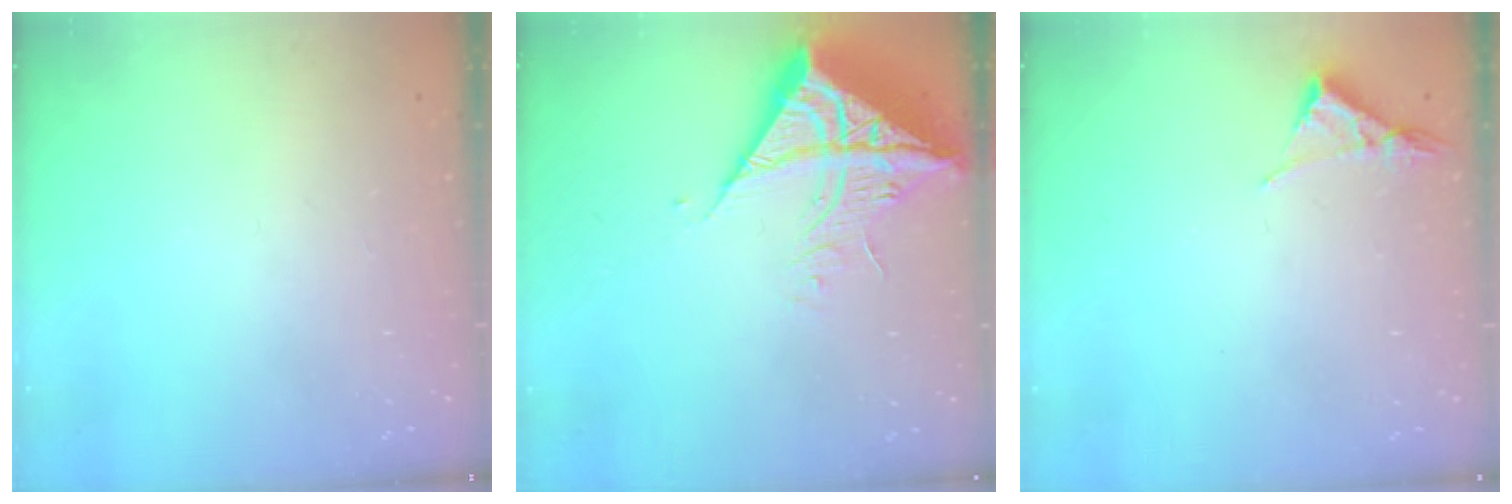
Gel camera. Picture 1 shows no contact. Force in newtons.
{"total": 11.2, "press": 11.1, "slide": 1.4}
{"total": 3.1, "press": 3.1, "slide": 0.5}